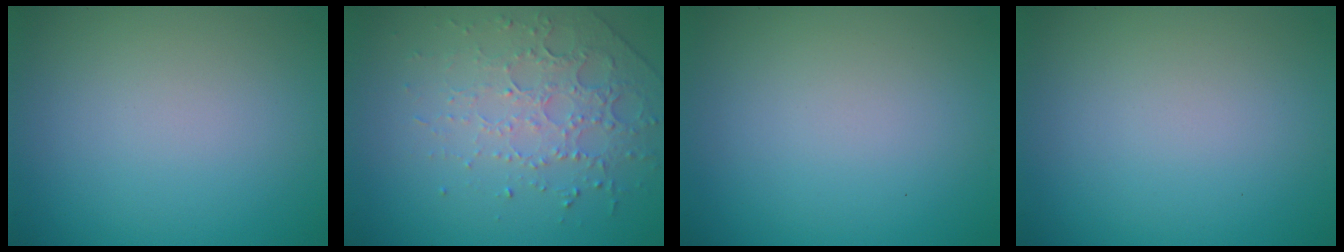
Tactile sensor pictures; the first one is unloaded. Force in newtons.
{"total": 4.4, "press": 3.0, "slide": 3.2}
{"total": 0.0}
{"total": 0.0}